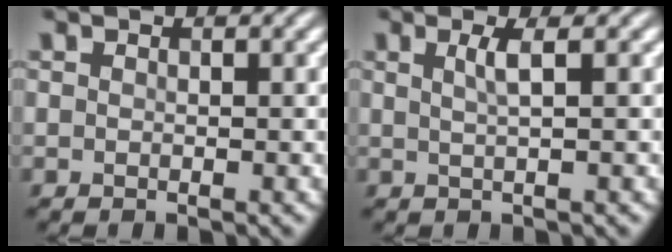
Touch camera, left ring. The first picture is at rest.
{"total": 1.9, "force": [0.5, 0.5, 1.7], "torque": [-0.028, 0.001, 0.005]}